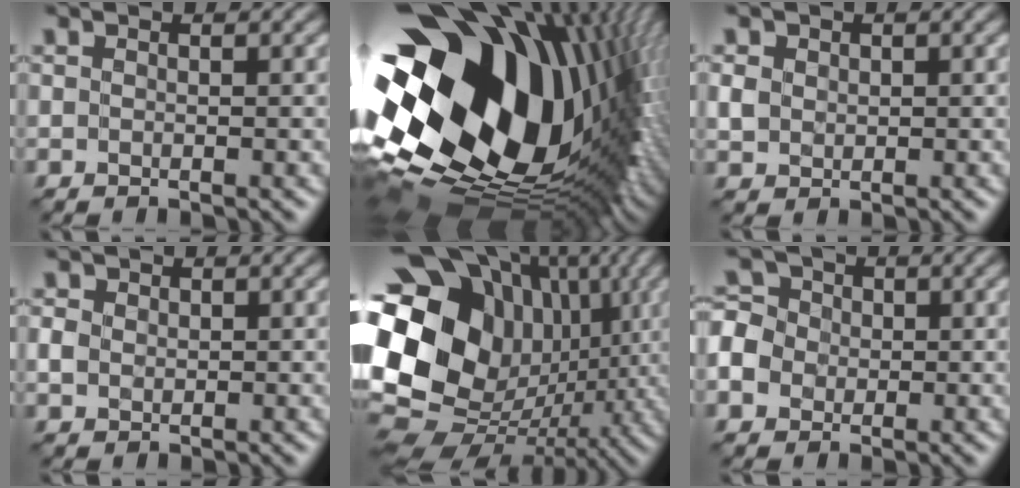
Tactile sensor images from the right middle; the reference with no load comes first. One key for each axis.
{"total": 20.5, "fx": 2.5, "fy": 12.9, "fz": 15.7, "tx": -0.284, "ty": -0.065, "tz": 0.062}
{"total": 1.5, "fx": 0.3, "fy": 1.4, "fz": 0.5, "tx": -0.011, "ty": -0.001, "tz": 0.009}
{"total": 1.4, "fx": 0.2, "fy": 1.3, "fz": 0.5, "tx": -0.012, "ty": 0.001, "tz": 0.003}
{"total": 20.9, "fx": 2.3, "fy": 17.2, "fz": 11.7, "tx": -0.245, "ty": 0.009, "tz": 0.030}
{"total": 6.8, "fx": -1.7, "fy": 6.1, "fz": 2.6, "tx": -0.069, "ty": 0.009, "tz": -0.058}